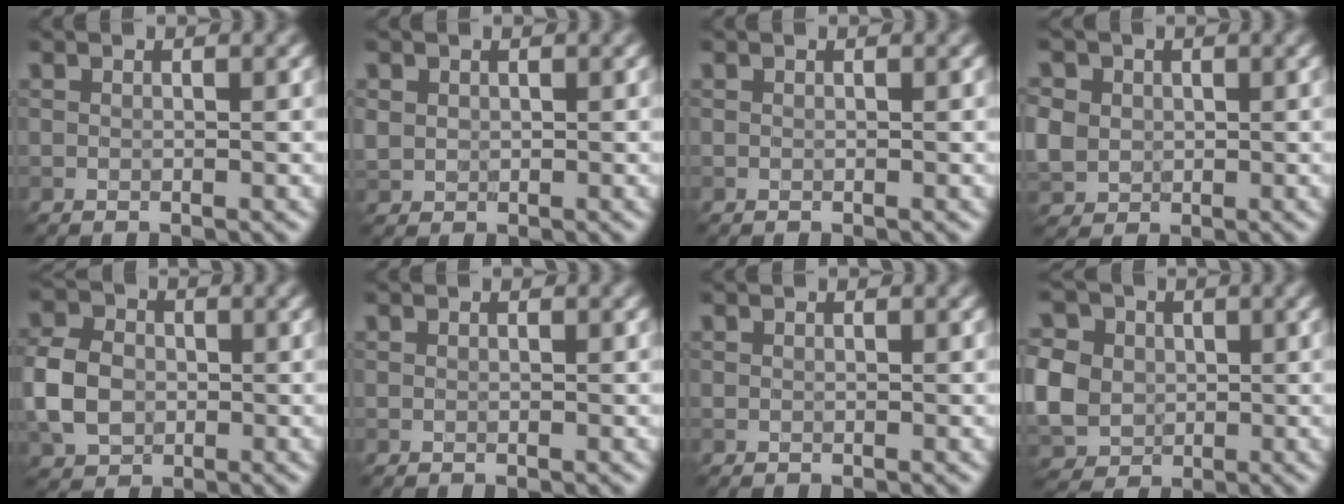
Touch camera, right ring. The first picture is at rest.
{"total": 1.4, "force": [0.3, 1.3, 0.2], "torque": [-0.003, 0.004, 0.006]}
{"total": 0.0}
{"total": 5.1, "force": [0.8, 4.5, 2.1], "torque": [-0.060, 0.026, 0.001]}
{"total": 5.2, "force": [-0.8, 4.2, 3.0], "torque": [-0.072, 0.010, -0.026]}
{"total": 0.0}
{"total": 0.0}
{"total": 7.9, "force": [0.5, 7.0, 3.6], "torque": [-0.096, 0.021, -0.007]}